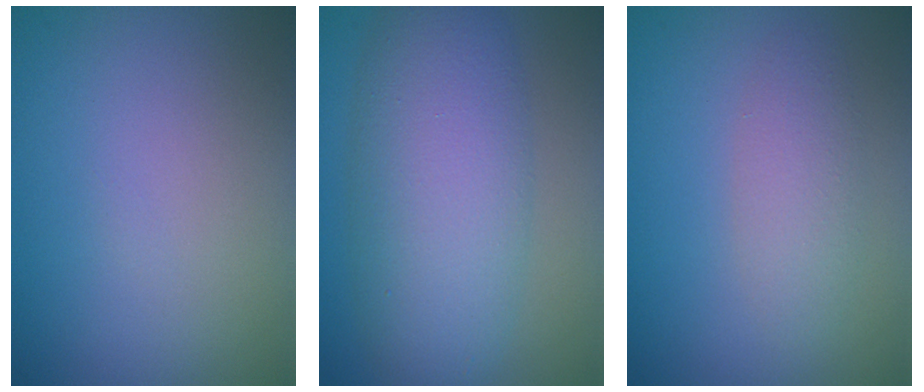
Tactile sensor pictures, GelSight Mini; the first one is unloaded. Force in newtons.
{"total": 7.6, "press": 7.6, "slide": 0.2}
{"total": 2.3, "press": 2.3, "slide": 0.2}